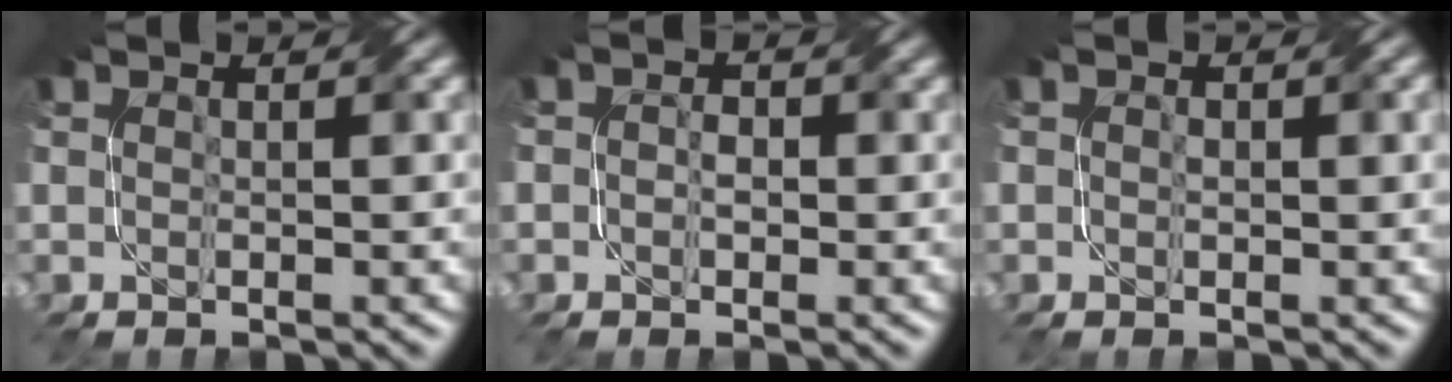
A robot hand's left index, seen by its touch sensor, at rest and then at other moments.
{"total": 1.3, "force": [-0.2, 1.0, 0.8], "torque": [-0.010, -0.001, -0.005]}
{"total": 1.7, "force": [0.3, 1.0, 1.3], "torque": [-0.017, -0.001, 0.006]}